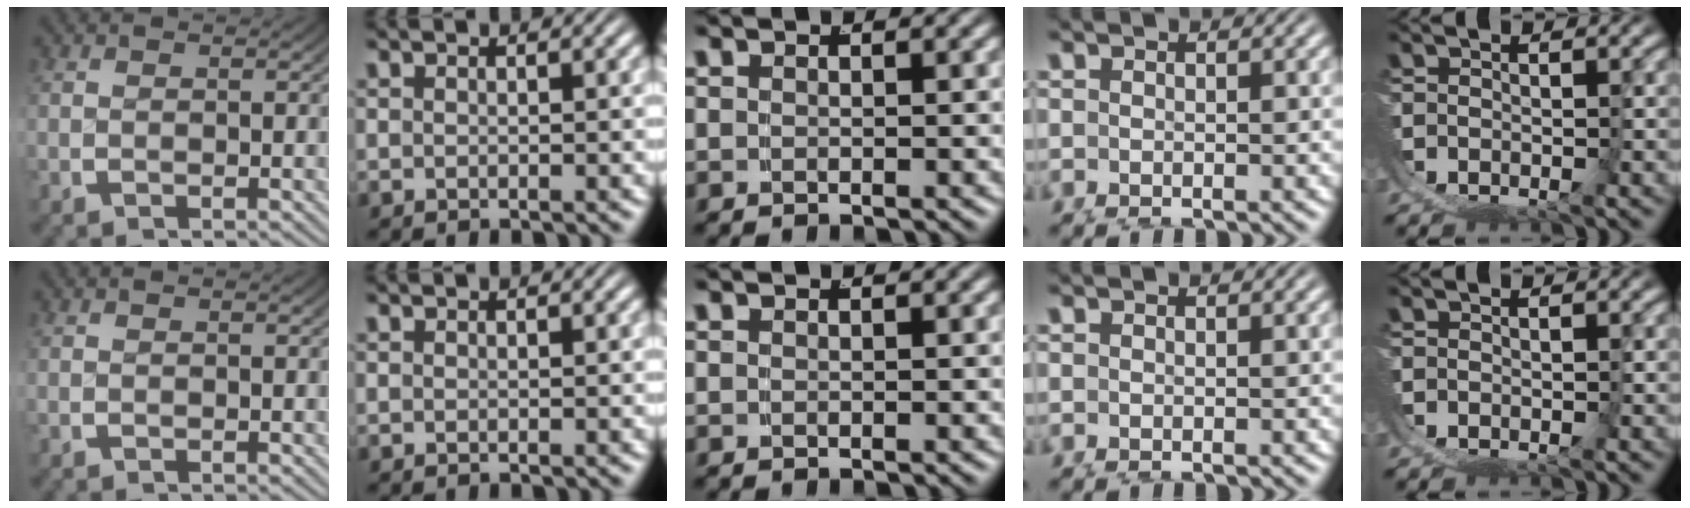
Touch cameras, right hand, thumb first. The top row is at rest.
{}